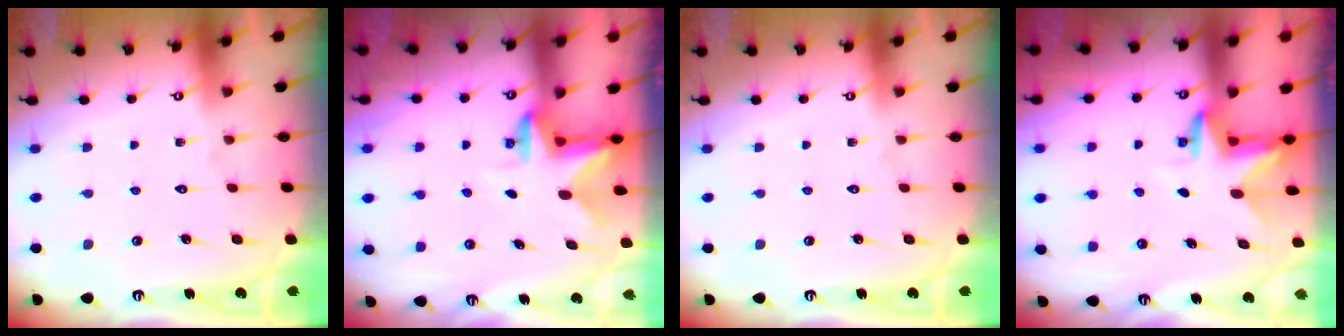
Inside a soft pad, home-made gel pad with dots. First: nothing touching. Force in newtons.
{"total": 2.3, "press": 2.3, "slide": 0.4}
{"total": 0.0}
{"total": 3.3, "press": 3.3, "slide": 0.2}